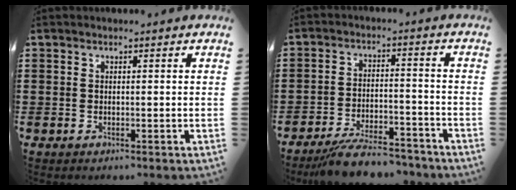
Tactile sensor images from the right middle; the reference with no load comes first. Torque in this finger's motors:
{"motor_torque": [1.08, -1.06, 0.30, 0.03]}